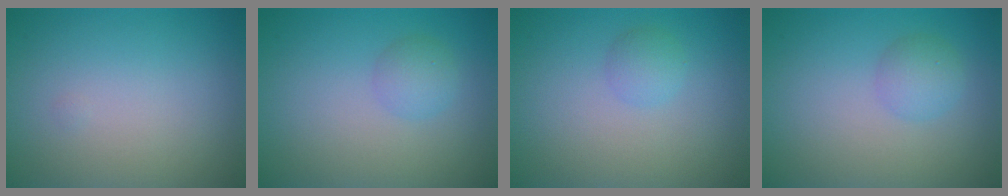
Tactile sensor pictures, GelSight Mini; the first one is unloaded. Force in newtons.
{"total": 1.7, "press": 1.7, "slide": 0.0}
{"total": 1.3, "press": 1.3, "slide": 0.0}
{"total": 2.0, "press": 2.0, "slide": 0.1}